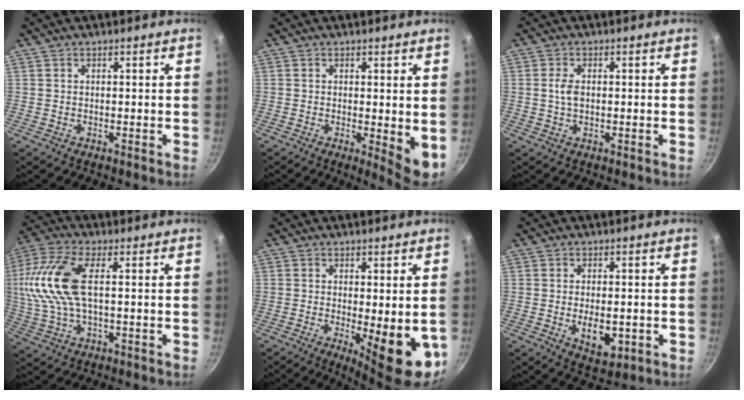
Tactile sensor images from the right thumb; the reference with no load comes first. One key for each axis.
{"total": 5.7, "fx": 0.2, "fy": 1.9, "fz": 5.4, "tx": -0.069, "ty": -0.015, "tz": 0.005}
{"total": 2.9, "fx": 0.2, "fy": 1.8, "fz": 2.3, "tx": -0.040, "ty": 0.004, "tz": 0.002}
{"total": 15.2, "fx": 1.7, "fy": 6.6, "fz": 13.5, "tx": -0.292, "ty": 0.012, "tz": 0.024}
{"total": 10.7, "fx": -2.0, "fy": 3.0, "fz": 10.0, "tx": -0.120, "ty": -0.012, "tz": -0.015}
{"total": 7.0, "fx": -1.4, "fy": 3.7, "fz": 5.7, "tx": -0.073, "ty": -0.005, "tz": -0.009}